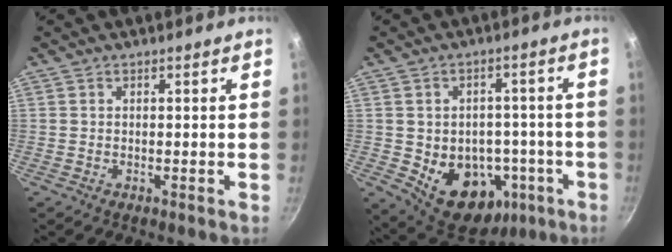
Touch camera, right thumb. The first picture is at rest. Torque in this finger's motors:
{"motor_torque": [-0.09, 0.94, 0.13, 0.03, 0.06]}